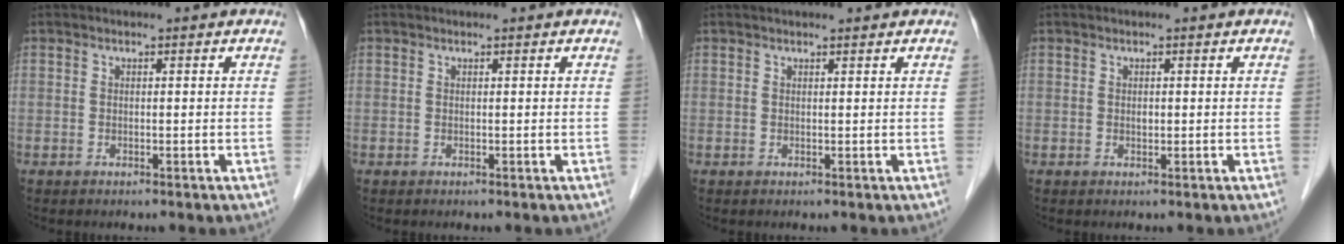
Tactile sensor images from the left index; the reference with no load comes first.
{"total": 0.0}
{"total": 2.4, "force": [2.2, 0.2, 0.9], "torque": [-0.012, 0.016, 0.028]}
{"total": 0.5, "force": [-0.1, 0.4, 0.4], "torque": [-0.005, -0.003, -0.002]}